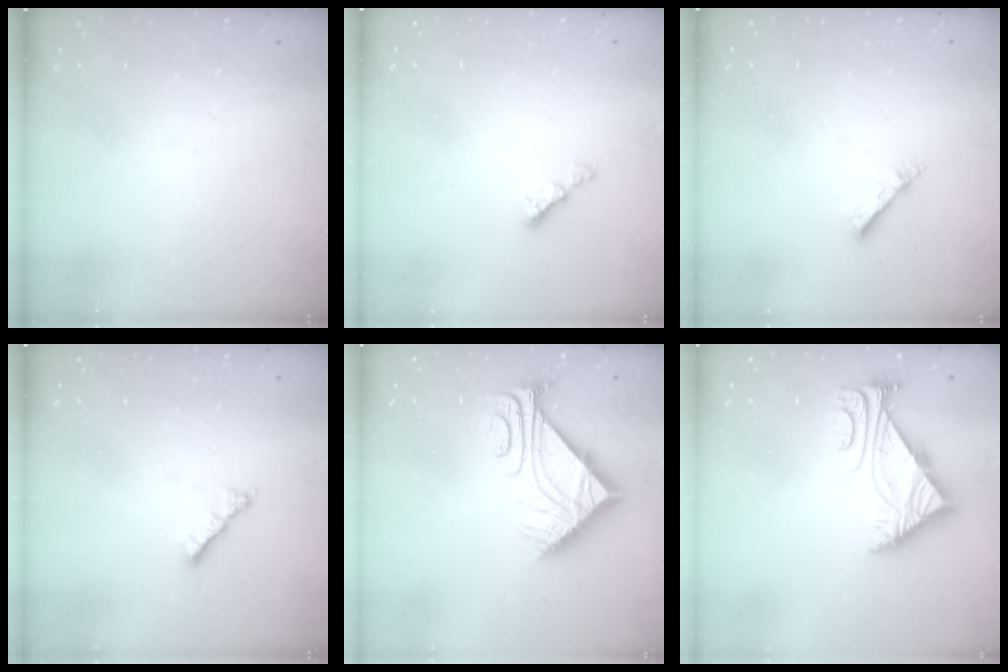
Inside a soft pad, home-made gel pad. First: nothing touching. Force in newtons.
{"total": 3.5, "press": 3.5, "slide": 0.6}
{"total": 2.6, "press": 2.6, "slide": 0.3}
{"total": 2.0, "press": 1.9, "slide": 0.5}
{"total": 9.0, "press": 8.9, "slide": 1.0}
{"total": 5.0, "press": 4.9, "slide": 1.0}